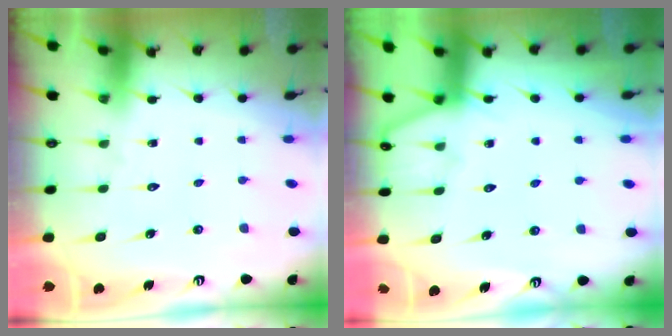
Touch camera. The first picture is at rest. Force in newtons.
{"total": 3.6, "press": 3.6, "slide": 0.5}